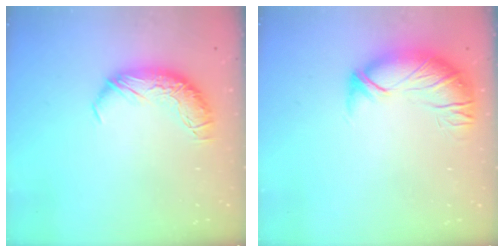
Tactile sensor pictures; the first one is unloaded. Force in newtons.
{"total": 2.9, "press": 1.4, "slide": 2.5}